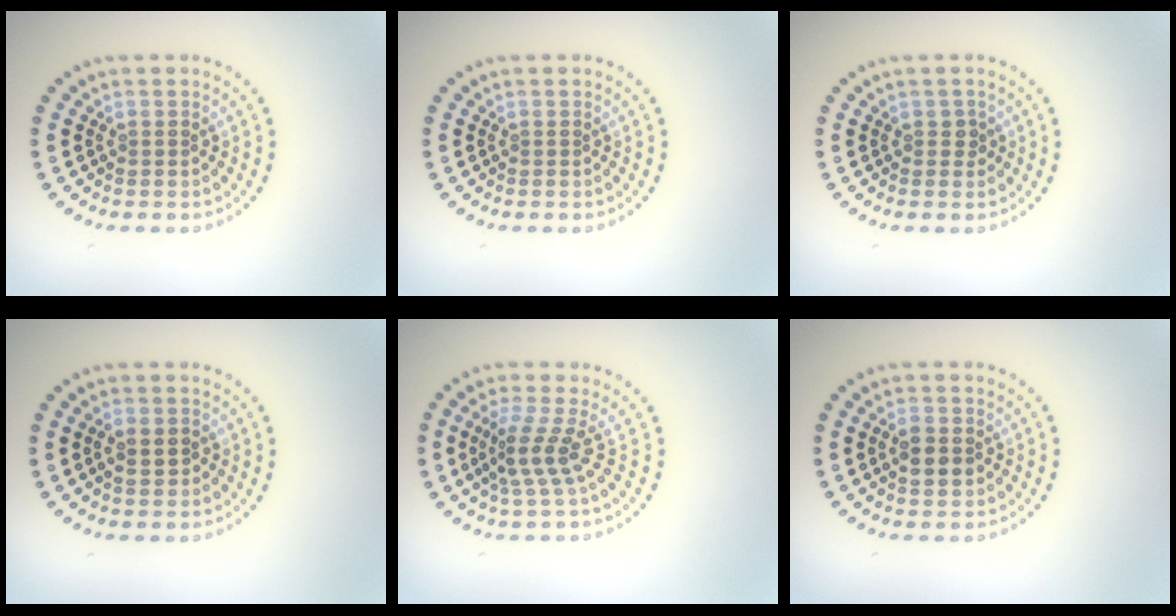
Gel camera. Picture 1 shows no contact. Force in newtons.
{"total": 0.0}
{"total": 0.8, "press": 0.8, "slide": 0.3}
{"total": 1.5, "press": 1.5, "slide": 0.2}
{"total": 2.8, "press": 2.0, "slide": 2.0}
{"total": 2.8, "press": 2.8, "slide": 0.2}